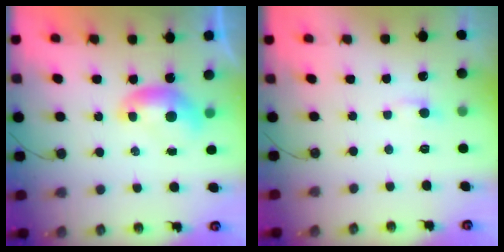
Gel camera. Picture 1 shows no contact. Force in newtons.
{"total": 1.8, "press": 1.7, "slide": 0.5}